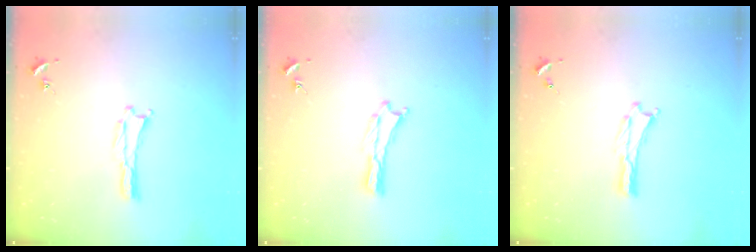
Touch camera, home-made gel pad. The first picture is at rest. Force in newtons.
{"total": 0.0}
{"total": 0.0}